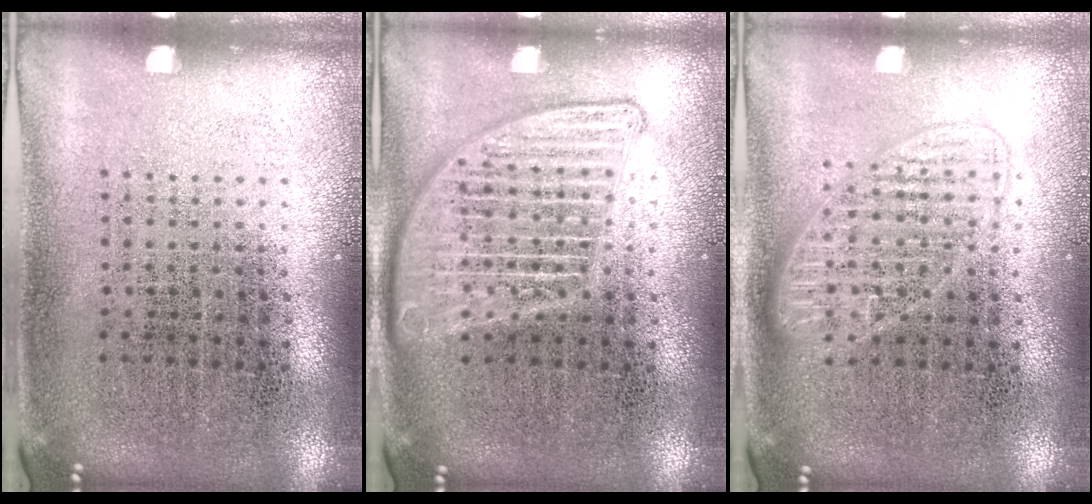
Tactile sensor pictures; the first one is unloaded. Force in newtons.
{"total": 3.0, "press": 3.0, "slide": 0.3}
{"total": 1.2, "press": 1.2, "slide": 0.2}